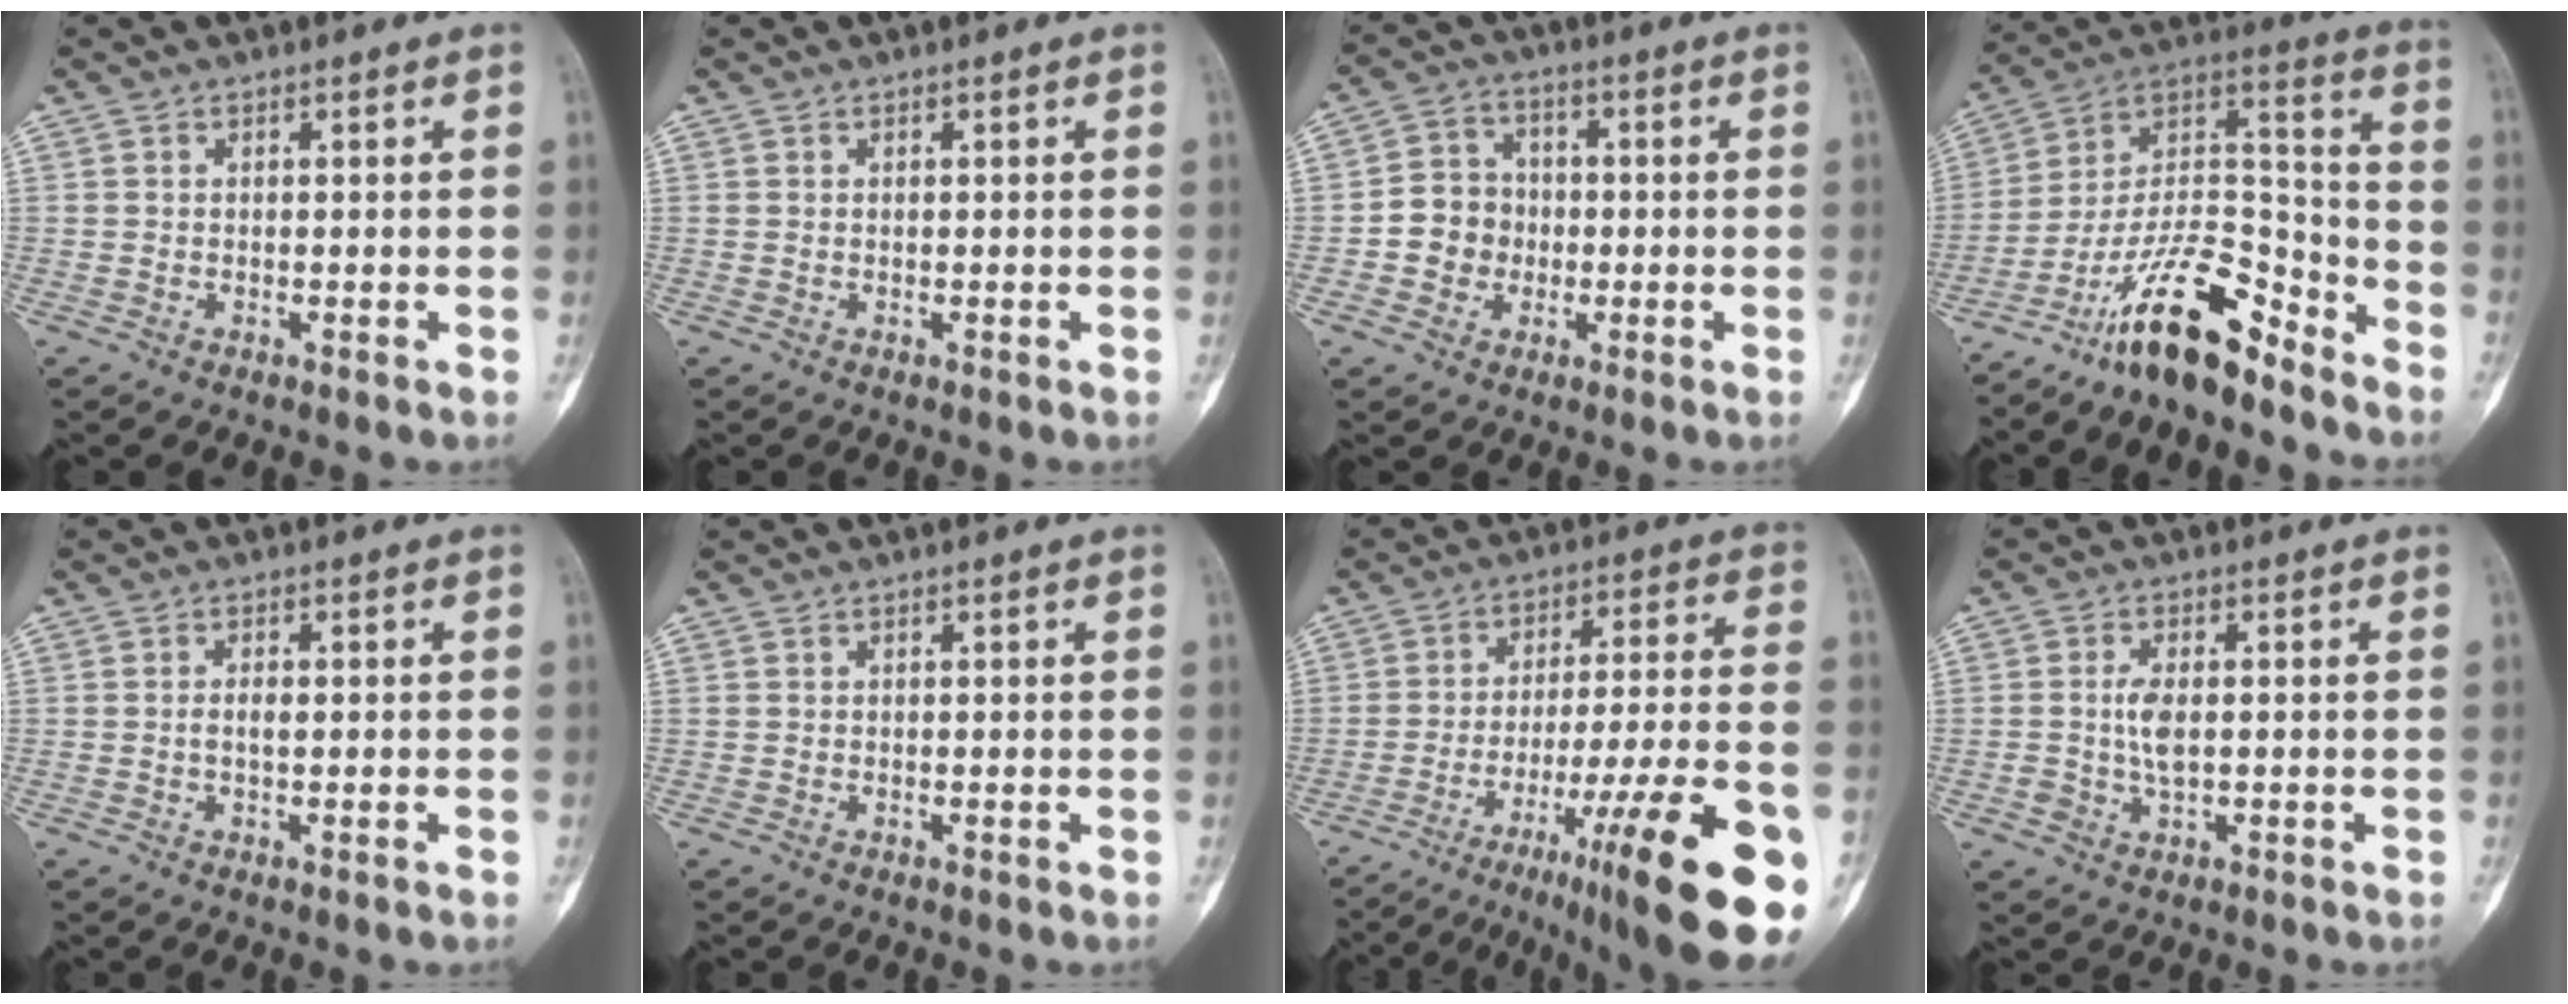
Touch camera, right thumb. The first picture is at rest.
{"total": 0.0}
{"total": 7.6, "force": [-1.2, 6.9, 2.8], "torque": [-0.013, 0.018, -0.031]}
{"total": 17.1, "force": [-12.7, 5.3, 10.1], "torque": [-0.161, 0.110, -0.228]}
{"total": 1.8, "force": [-0.2, 0.7, 1.7], "torque": [-0.035, 0.000, -0.006]}
{"total": 0.0}
{"total": 24.1, "force": [-11.6, 3.6, 20.9], "torque": [-0.254, 0.046, -0.169]}
{"total": 4.6, "force": [-0.2, 2.3, 3.9], "torque": [-0.078, 0.001, -0.006]}